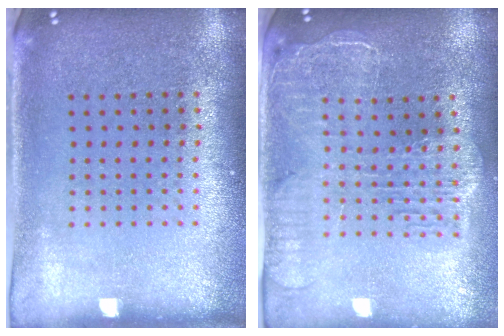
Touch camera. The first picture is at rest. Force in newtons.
{"total": 2.4, "press": 2.1, "slide": 1.1}